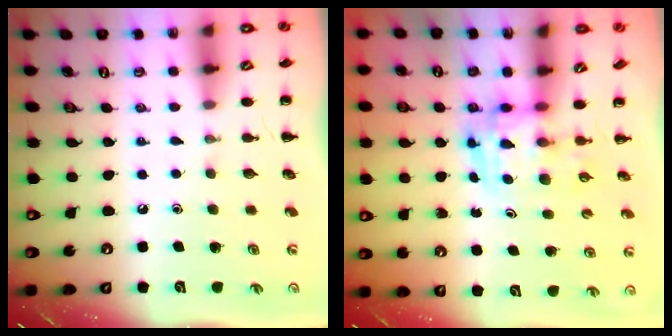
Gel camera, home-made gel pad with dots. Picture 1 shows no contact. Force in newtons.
{"total": 3.7, "press": 3.7, "slide": 0.7}